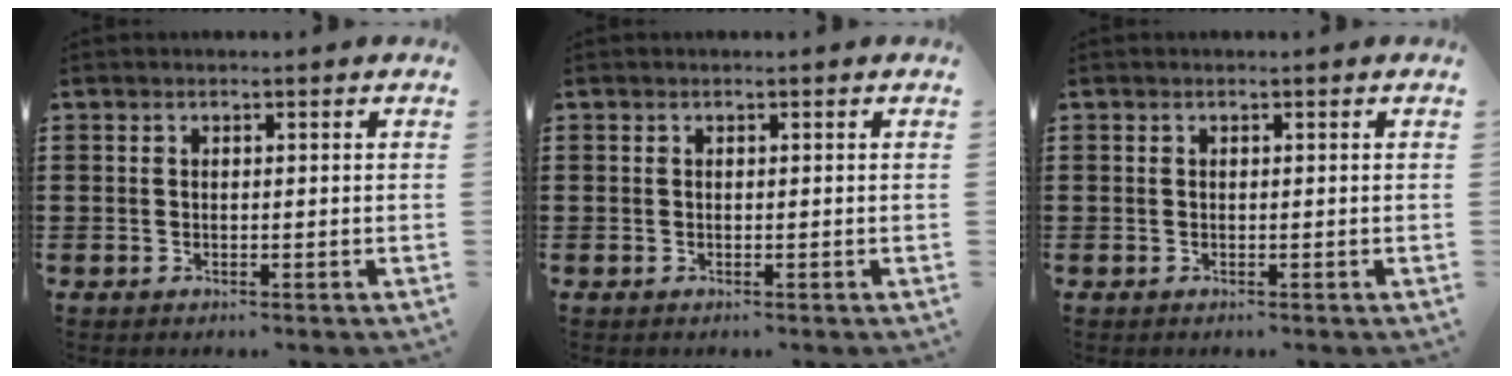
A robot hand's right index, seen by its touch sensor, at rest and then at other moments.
{"total": 0.0}
{"total": 0.0}